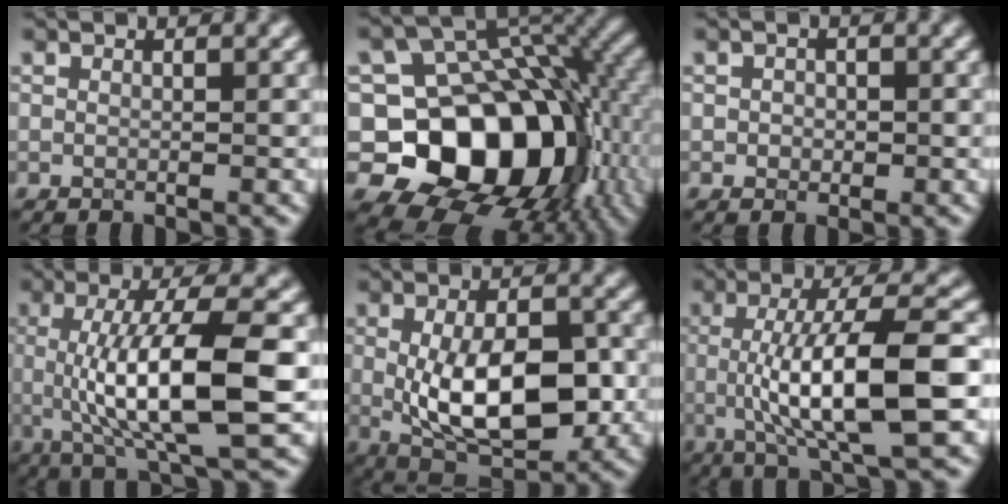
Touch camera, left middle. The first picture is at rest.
{"total": 14.9, "force": [-3.4, 11.4, 9.1], "torque": [-0.121, -0.012, -0.058]}
{"total": 1.1, "force": [-0.1, 1.0, 0.5], "torque": [-0.006, -0.003, -0.003]}
{"total": 10.7, "force": [-0.6, 2.9, 10.3], "torque": [-0.163, -0.004, -0.005]}
{"total": 9.8, "force": [-1.0, 4.7, 8.5], "torque": [-0.150, -0.013, -0.009]}
{"total": 10.7, "force": [-0.9, 2.7, 10.3], "torque": [-0.155, -0.001, -0.014]}